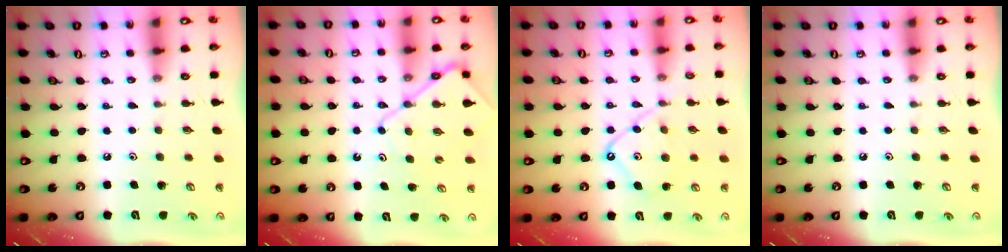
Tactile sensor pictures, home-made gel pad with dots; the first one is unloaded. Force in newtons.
{"total": 10.2, "press": 10.1, "slide": 1.0}
{"total": 11.3, "press": 11.3, "slide": 1.1}
{"total": 0.0}